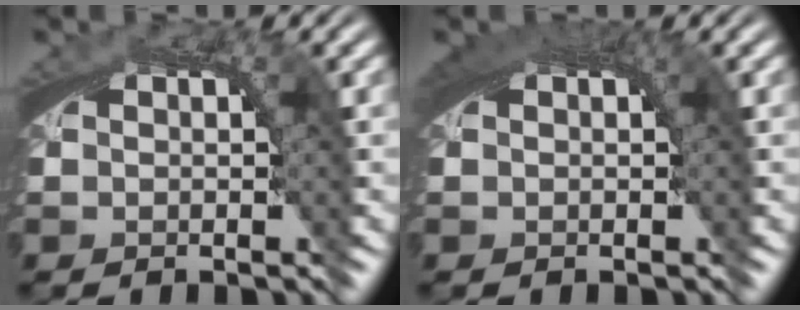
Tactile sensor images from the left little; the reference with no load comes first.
{"total": 2.0, "force": [0.9, 0.3, 1.8], "torque": [-0.023, 0.007, 0.014]}